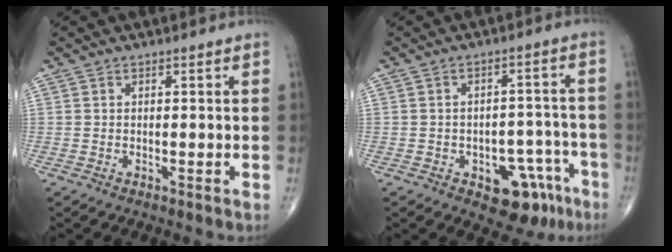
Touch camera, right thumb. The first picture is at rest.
{"total": 10.7, "force": [-5.6, 6.1, 6.7], "torque": [-0.048, 0.045, -0.065]}